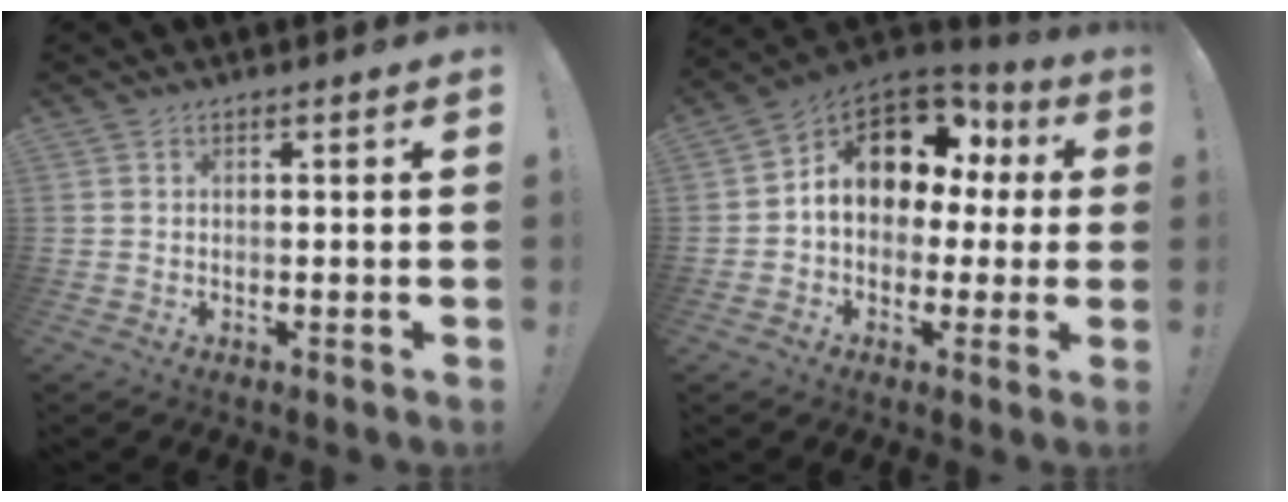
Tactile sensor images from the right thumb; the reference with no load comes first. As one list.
[{"total": 13.8, "force": [5.2, 9.6, 8.3], "torque": [-0.127, -0.025, 0.098]}]